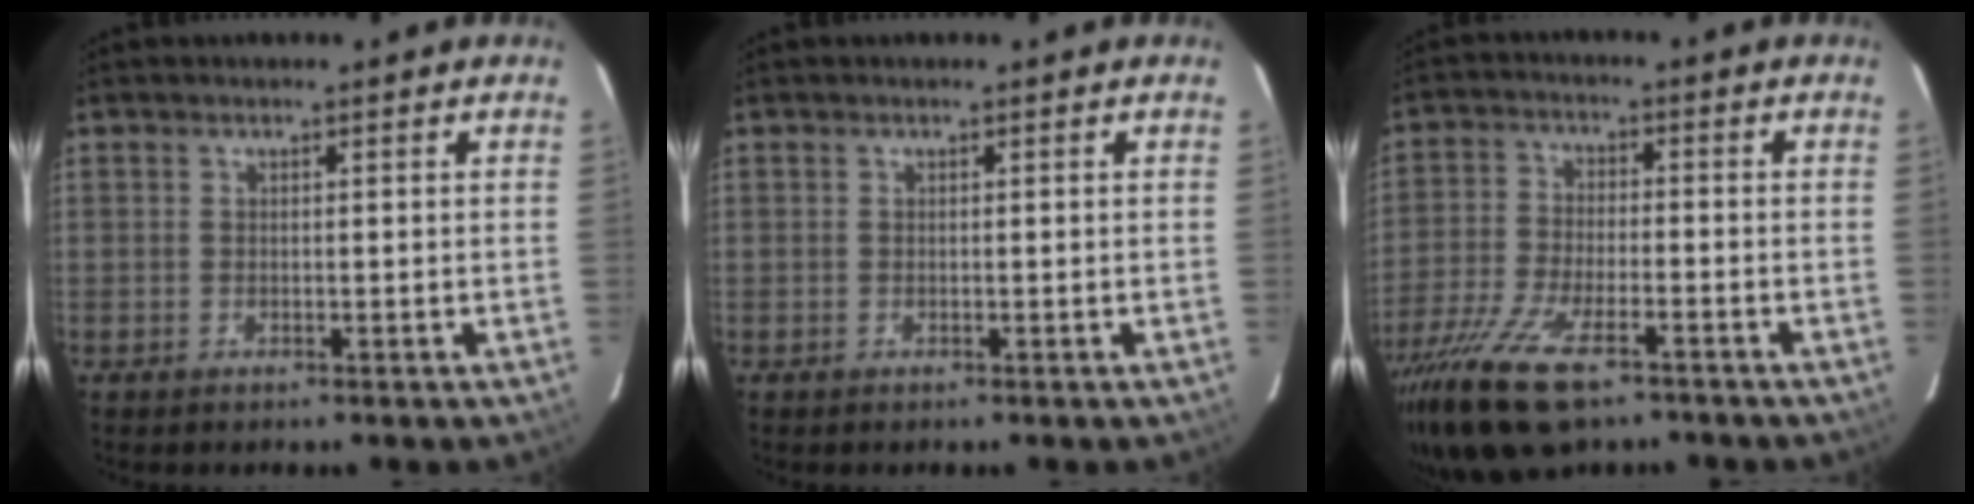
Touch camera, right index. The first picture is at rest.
{"total": 0.0}
{"total": 16.2, "force": [-10.9, 5.9, 10.5], "torque": [-0.237, -0.046, -0.203]}